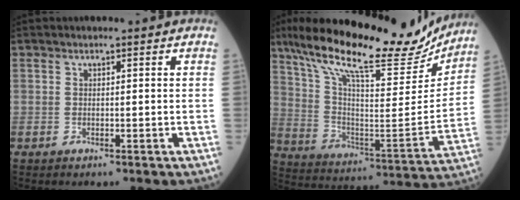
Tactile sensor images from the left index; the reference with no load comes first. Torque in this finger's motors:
{"motor_torque": [1.07, -1.07, 0.76, 0.21]}